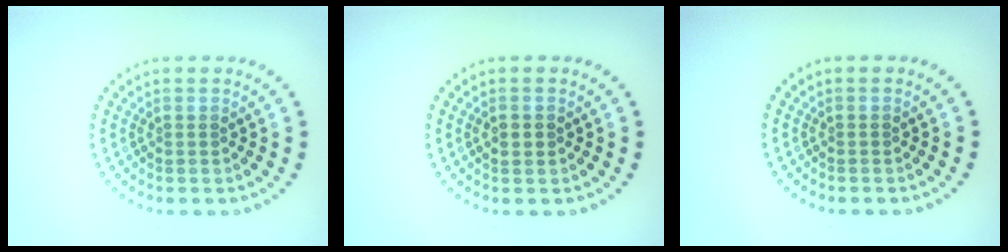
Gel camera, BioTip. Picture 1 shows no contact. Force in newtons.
{"total": 1.6, "press": 1.6, "slide": 0.3}
{"total": 0.0}